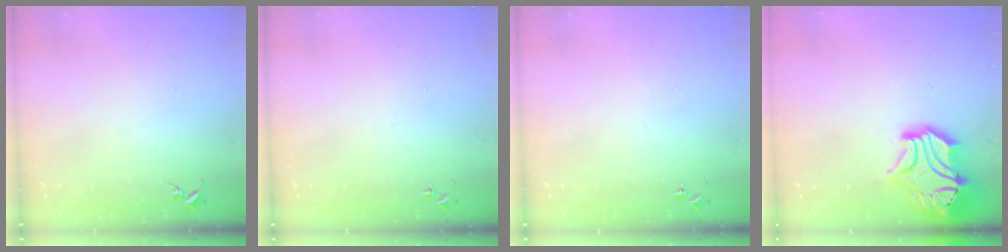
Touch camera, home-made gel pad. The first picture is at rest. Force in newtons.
{"total": 0.0}
{"total": 0.0}
{"total": 18.4, "press": 18.2, "slide": 2.4}